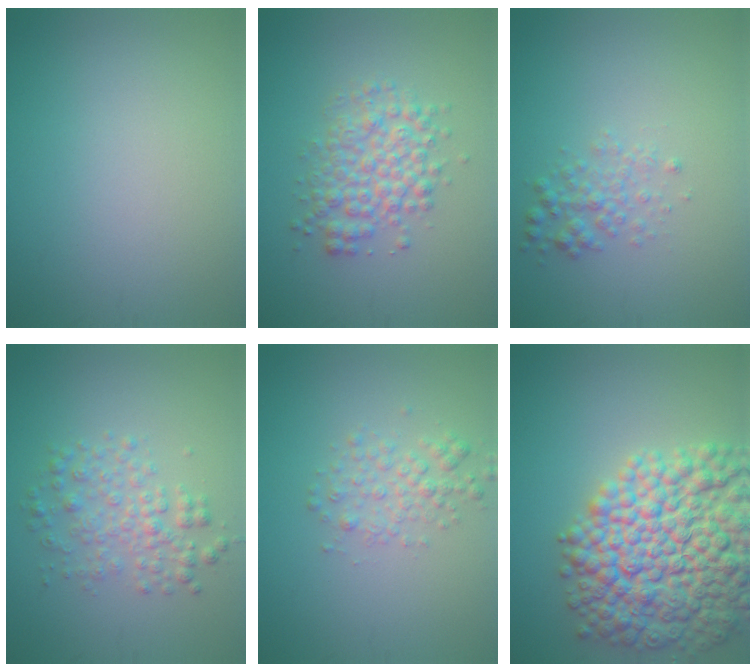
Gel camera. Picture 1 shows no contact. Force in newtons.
{"total": 4.1, "press": 4.1, "slide": 0.1}
{"total": 1.9, "press": 1.9, "slide": 0.0}
{"total": 3.1, "press": 3.1, "slide": 0.0}
{"total": 2.2, "press": 2.2, "slide": 0.1}
{"total": 12.4, "press": 12.3, "slide": 0.4}